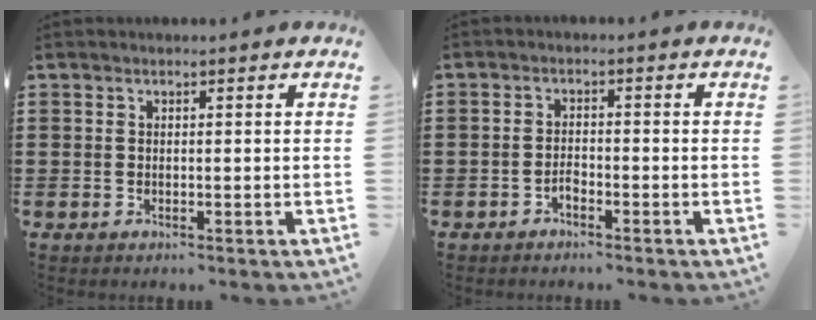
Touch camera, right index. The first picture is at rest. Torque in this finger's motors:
{"motor_torque": [1.16, 0.97, 0.00, -0.01]}